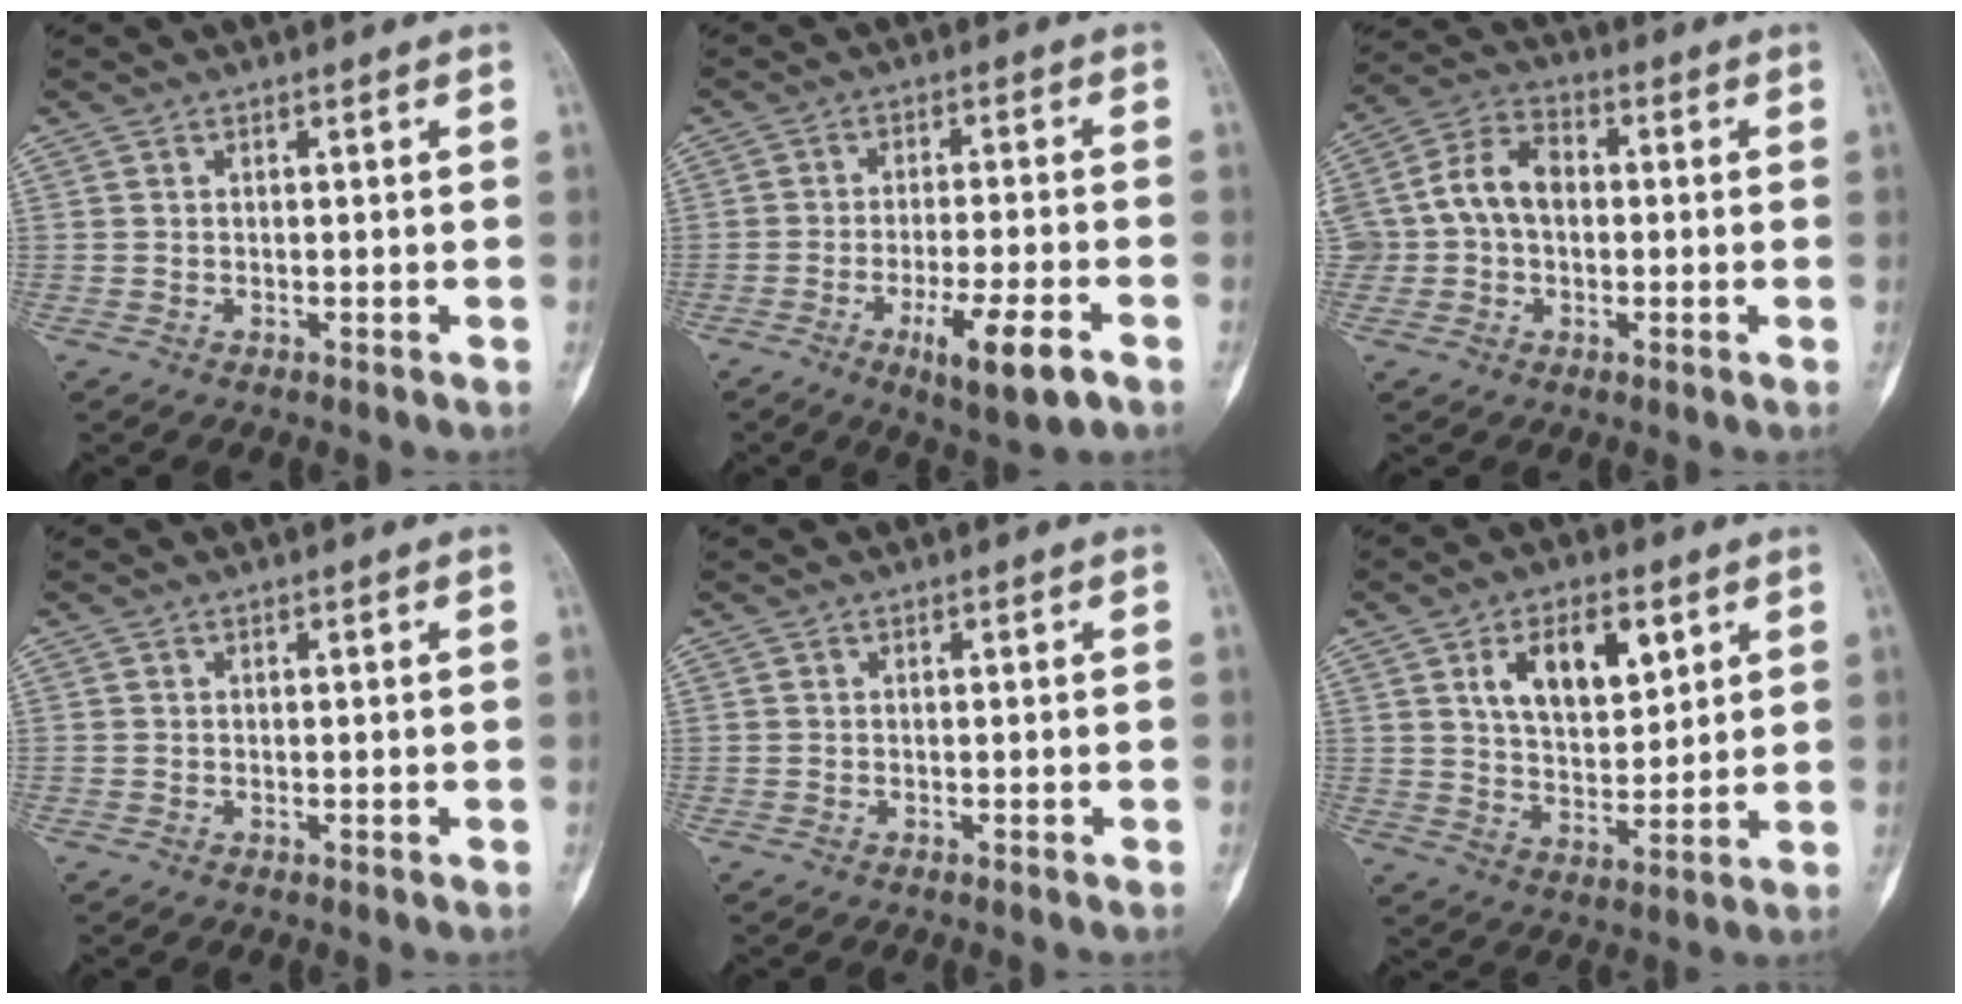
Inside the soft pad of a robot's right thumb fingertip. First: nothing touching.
{"total": 10.0, "force": [-4.8, 2.1, 8.5], "torque": [-0.147, 0.008, -0.070]}
{"total": 10.6, "force": [0.2, 8.0, 7.0], "torque": [-0.119, 0.037, -0.002]}
{"total": 0.0}
{"total": 0.0}
{"total": 11.9, "force": [5.0, 6.4, 8.6], "torque": [-0.111, -0.021, 0.091]}